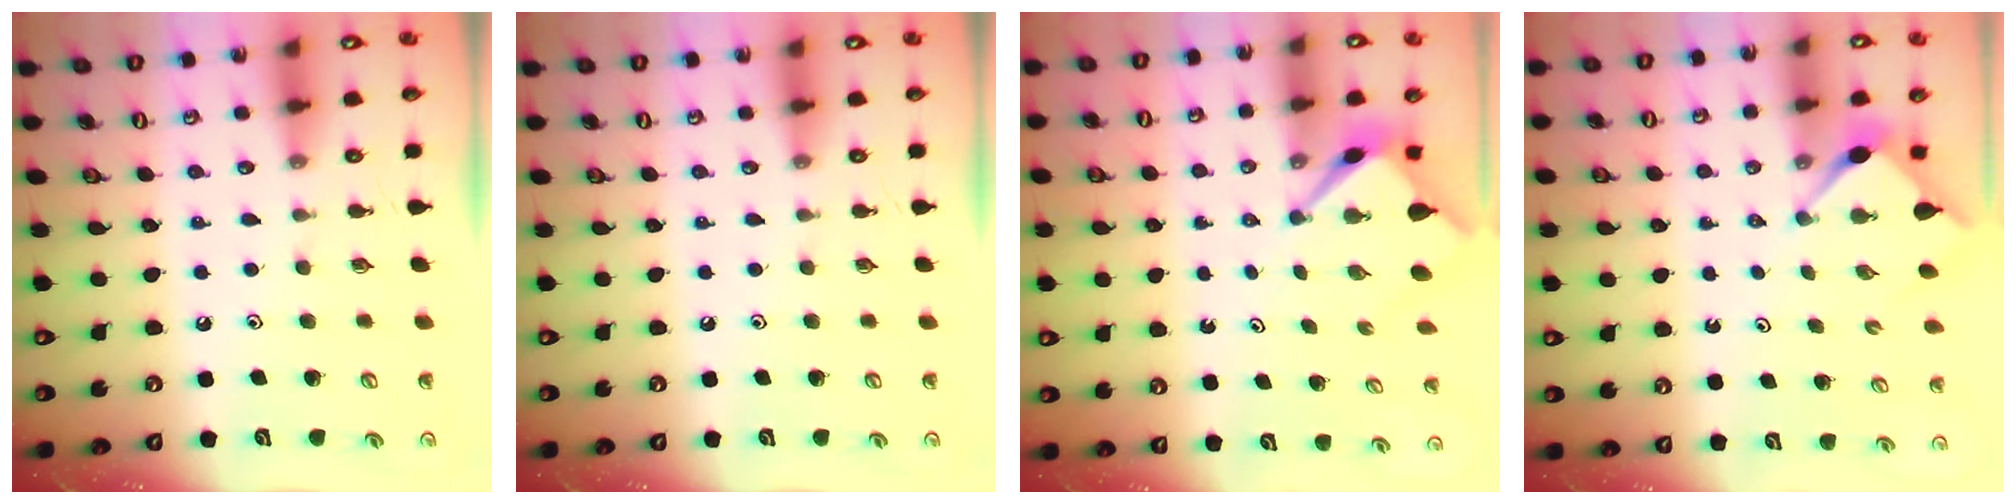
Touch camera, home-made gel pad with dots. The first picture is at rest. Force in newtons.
{"total": 0.0}
{"total": 3.0, "press": 3.0, "slide": 0.3}
{"total": 2.9, "press": 2.9, "slide": 0.3}